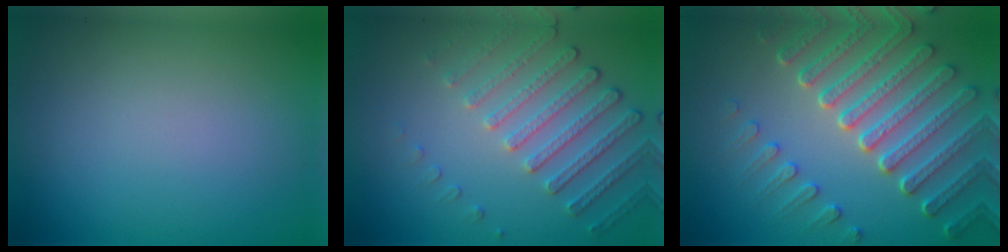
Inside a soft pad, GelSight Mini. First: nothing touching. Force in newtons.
{"total": 4.5, "press": 3.4, "slide": 2.9}
{"total": 7.6, "press": 5.7, "slide": 5.1}